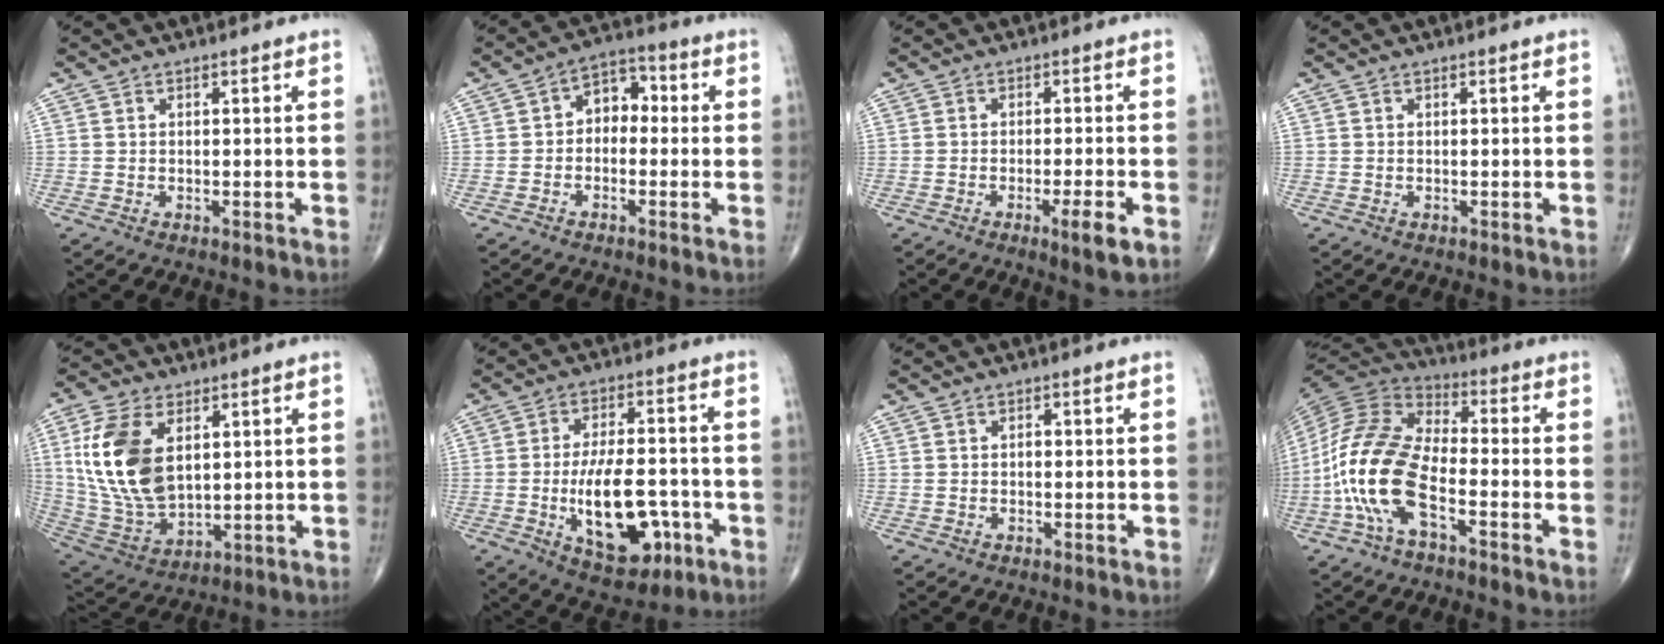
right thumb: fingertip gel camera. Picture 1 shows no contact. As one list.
[{"total": 6.3, "force": [-0.4, 4.6, 4.3], "torque": [-0.038, 0.029, -0.024]}, {"total": 5.1, "force": [-2.3, 0.6, 4.5], "torque": [-0.073, -0.002, -0.035]}, {"total": 0.0}, {"total": 17.2, "force": [4.3, 10.0, 13.4], "torque": [-0.266, -0.019, 0.093]}, {"total": 15.6, "force": [-4.4, 7.7, 12.8], "torque": [-0.188, 0.019, -0.057]}, {"total": 0.5, "force": [-0.1, 0.4, 0.4], "torque": [-0.005, 0.002, -0.004]}, {"total": 15.9, "force": [-5.6, 6.7, 13.3], "torque": [-0.285, 0.038, -0.114]}]